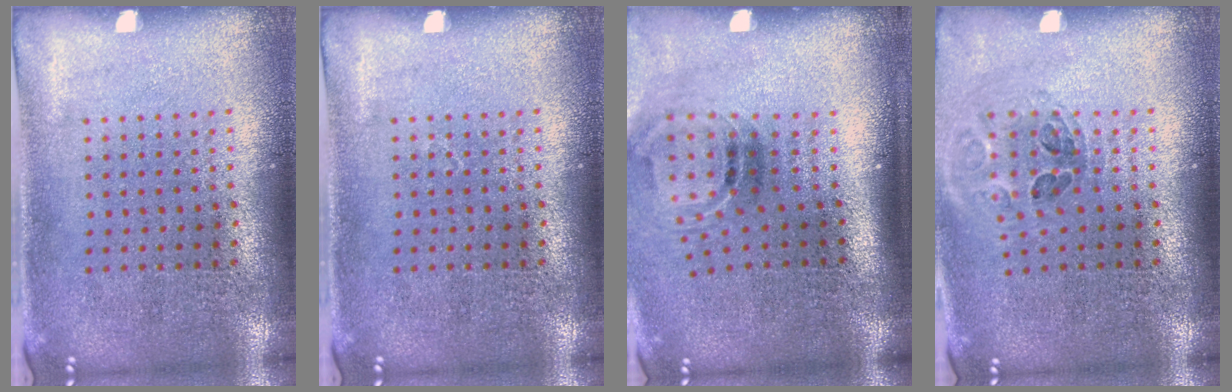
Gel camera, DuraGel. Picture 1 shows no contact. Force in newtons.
{"total": 0.0}
{"total": 1.5, "press": 1.1, "slide": 1.1}
{"total": 1.0, "press": 1.0, "slide": 0.1}